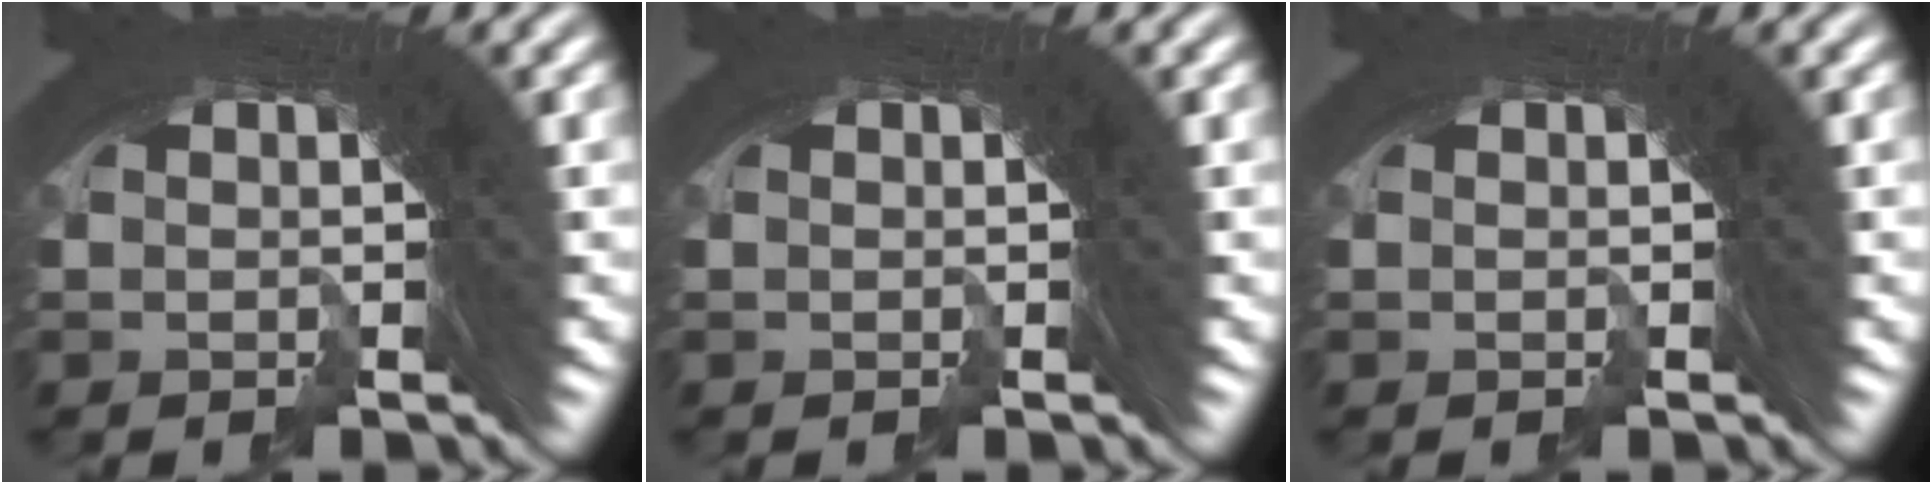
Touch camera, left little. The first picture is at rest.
{"total": 0.0}
{"total": 0.0}